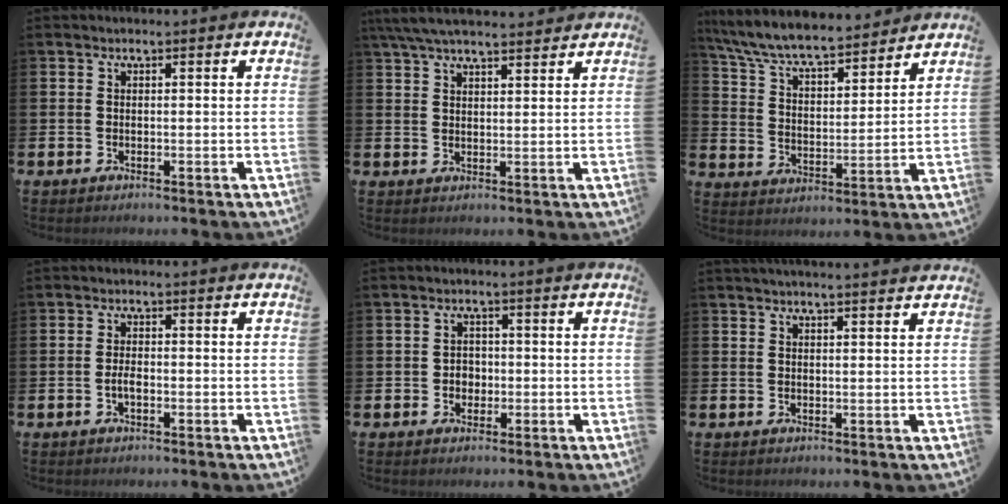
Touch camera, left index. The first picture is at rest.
{"total": 5.6, "force": [5.1, 1.1, 2.1], "torque": [-0.053, -0.013, 0.095]}
{"total": 8.1, "force": [7.5, 1.3, 2.7], "torque": [-0.090, -0.052, 0.132]}
{"total": 1.8, "force": [-0.5, 0.8, 1.5], "torque": [-0.027, 0.000, -0.011]}
{"total": 2.2, "force": [-0.3, 2.0, 0.8], "torque": [-0.011, 0.003, -0.011]}
{"total": 2.0, "force": [2.0, -0.2, 0.3], "torque": [0.001, -0.011, 0.034]}